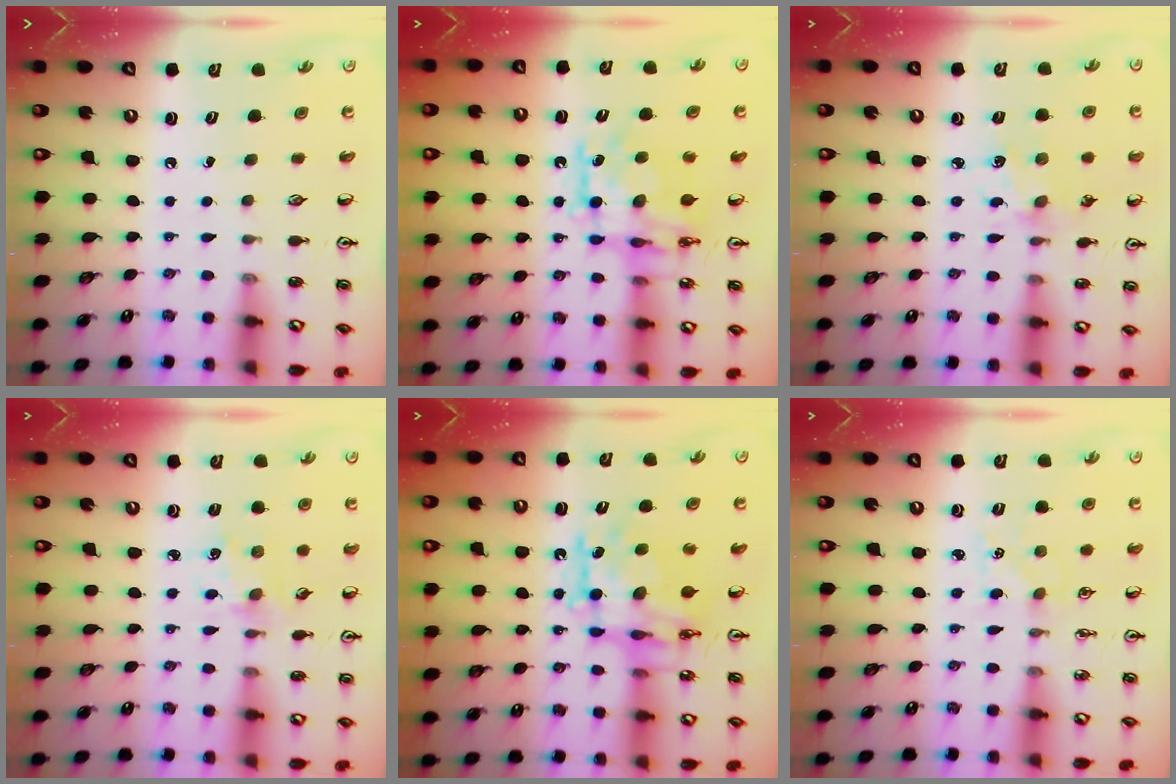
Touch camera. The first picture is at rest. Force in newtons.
{"total": 9.6, "press": 9.6, "slide": 0.5}
{"total": 2.1, "press": 2.1, "slide": 0.4}
{"total": 2.6, "press": 2.6, "slide": 0.4}
{"total": 11.7, "press": 11.6, "slide": 0.5}
{"total": 2.8, "press": 2.8, "slide": 0.3}